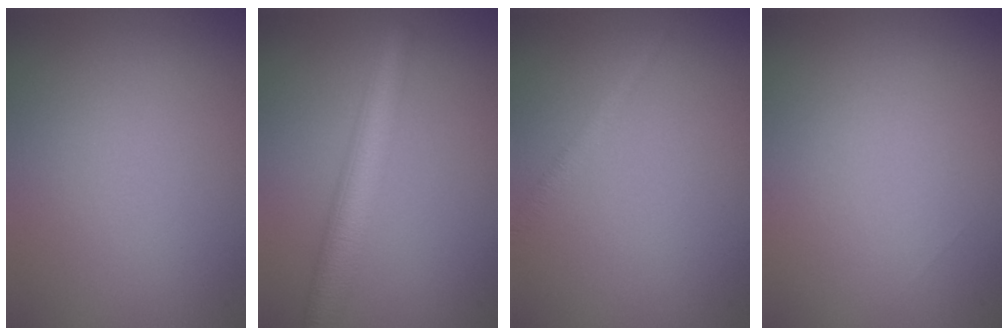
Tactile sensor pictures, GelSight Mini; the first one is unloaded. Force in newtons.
{"total": 5.0, "press": 5.0, "slide": 0.1}
{"total": 1.2, "press": 1.2, "slide": 0.1}
{"total": 0.0}